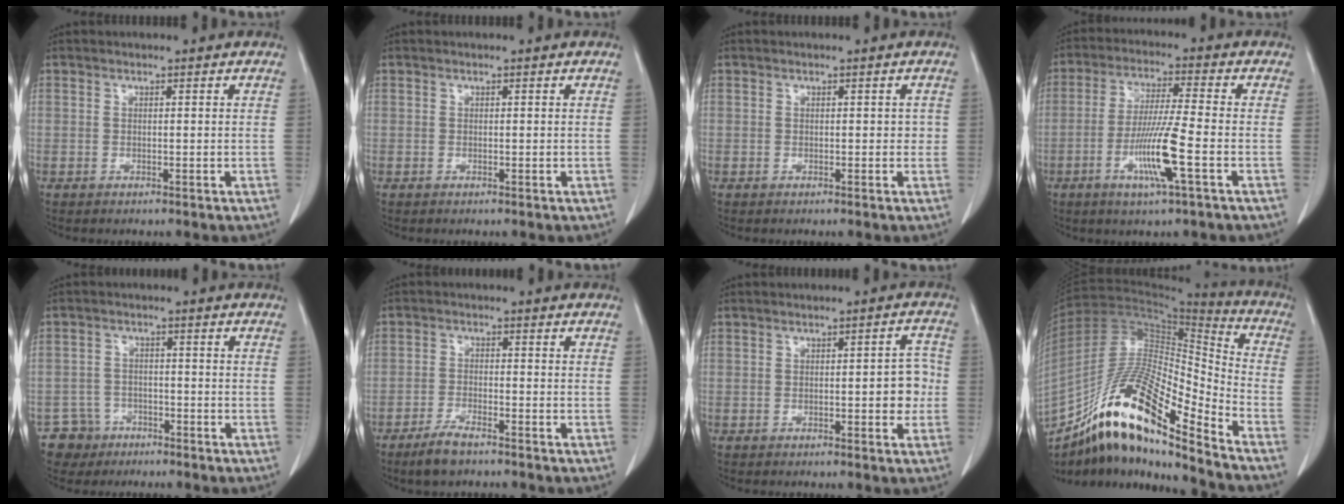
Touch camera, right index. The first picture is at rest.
{"total": 0.0}
{"total": 1.2, "force": [0.0, 0.9, 0.7], "torque": [-0.006, 0.011, 0.000]}
{"total": 9.7, "force": [-3.3, -0.4, 9.1], "torque": [-0.178, -0.015, -0.065]}
{"total": 4.6, "force": [-2.8, 3.6, -0.5], "torque": [0.015, 0.011, -0.045]}
{"total": 4.1, "force": [-3.2, 0.8, 2.4], "torque": [-0.052, -0.004, -0.058]}
{"total": 4.4, "force": [-0.4, 1.5, 4.2], "torque": [-0.046, 0.010, -0.006]}
{"total": 22.1, "force": [-15.2, 3.4, 15.8], "torque": [-0.303, -0.008, -0.274]}